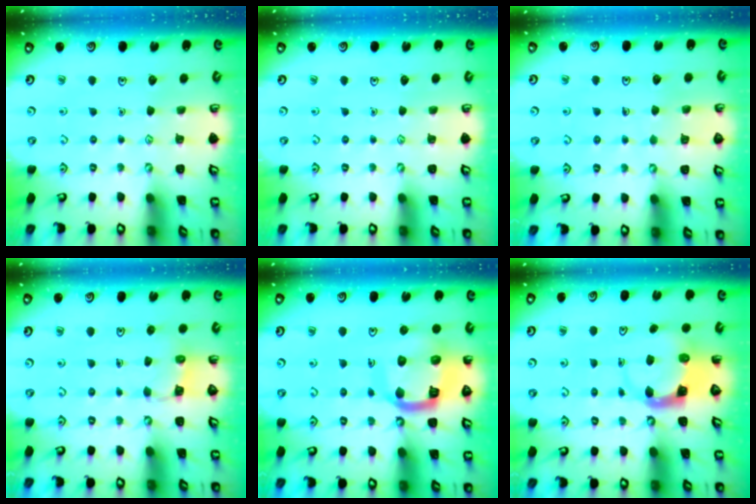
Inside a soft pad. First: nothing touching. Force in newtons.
{"total": 0.0}
{"total": 3.0, "press": 3.0, "slide": 0.2}
{"total": 2.9, "press": 2.9, "slide": 0.3}
{"total": 13.5, "press": 13.4, "slide": 1.6}
{"total": 3.9, "press": 3.9, "slide": 0.6}